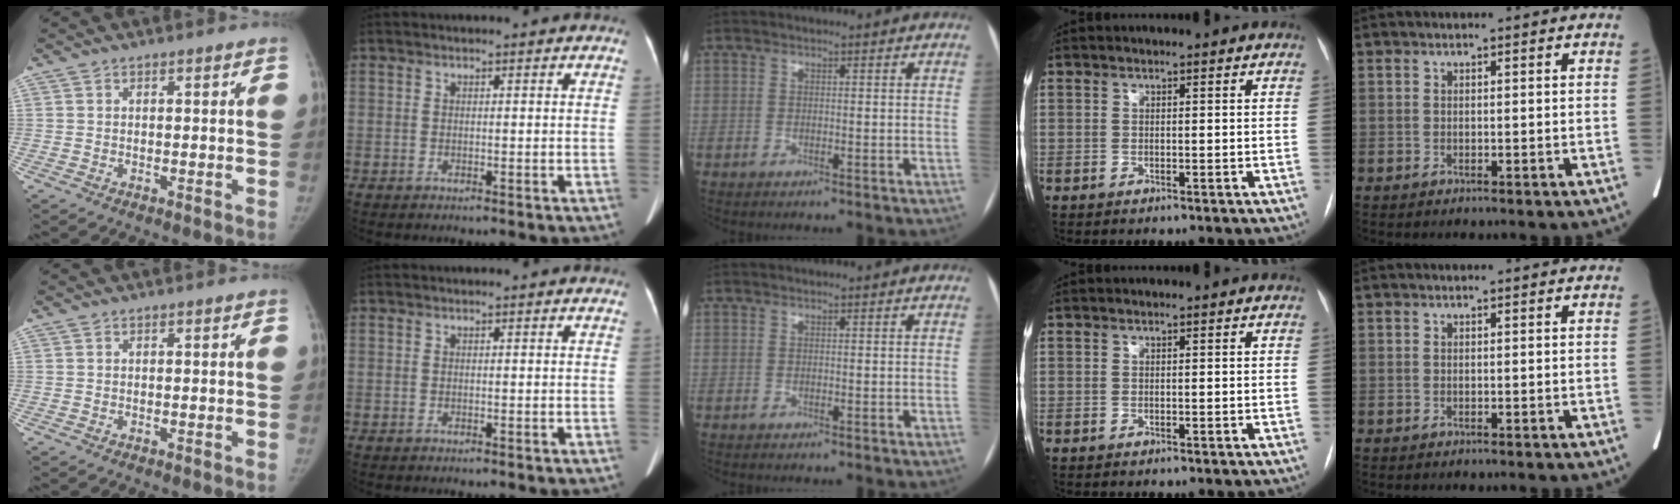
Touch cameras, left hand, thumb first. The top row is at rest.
{}